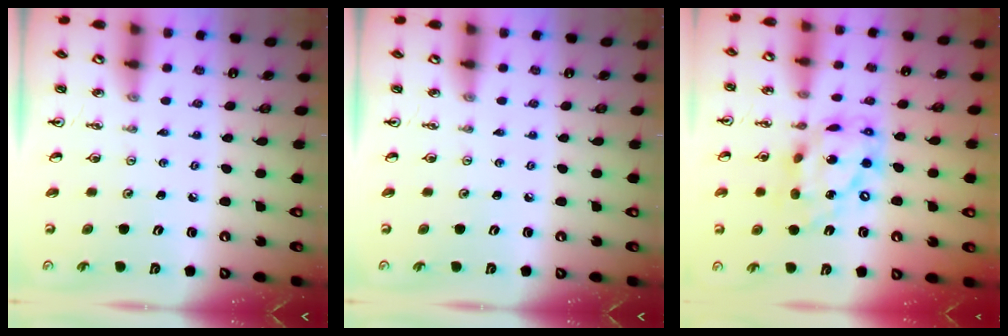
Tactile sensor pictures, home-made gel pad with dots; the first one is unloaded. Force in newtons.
{"total": 0.0}
{"total": 15.6, "press": 15.6, "slide": 1.2}